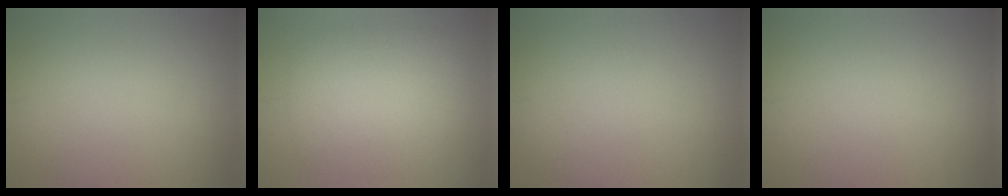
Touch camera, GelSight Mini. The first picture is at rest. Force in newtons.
{"total": 6.0, "press": 6.0, "slide": 0.3}
{"total": 0.0}
{"total": 0.0}